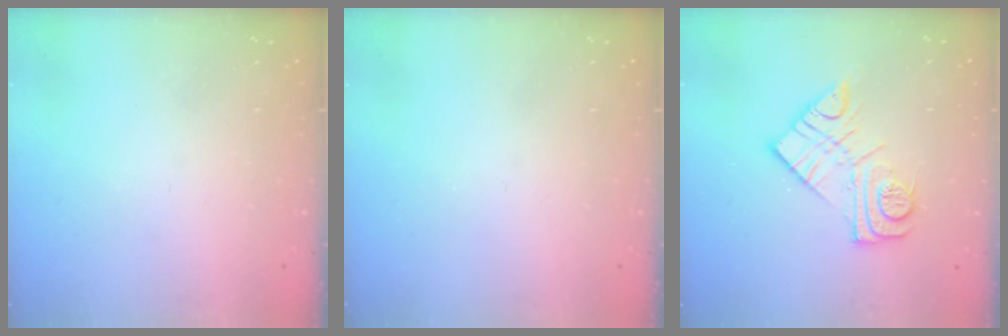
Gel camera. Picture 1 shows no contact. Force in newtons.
{"total": 0.0}
{"total": 12.3, "press": 12.2, "slide": 0.8}